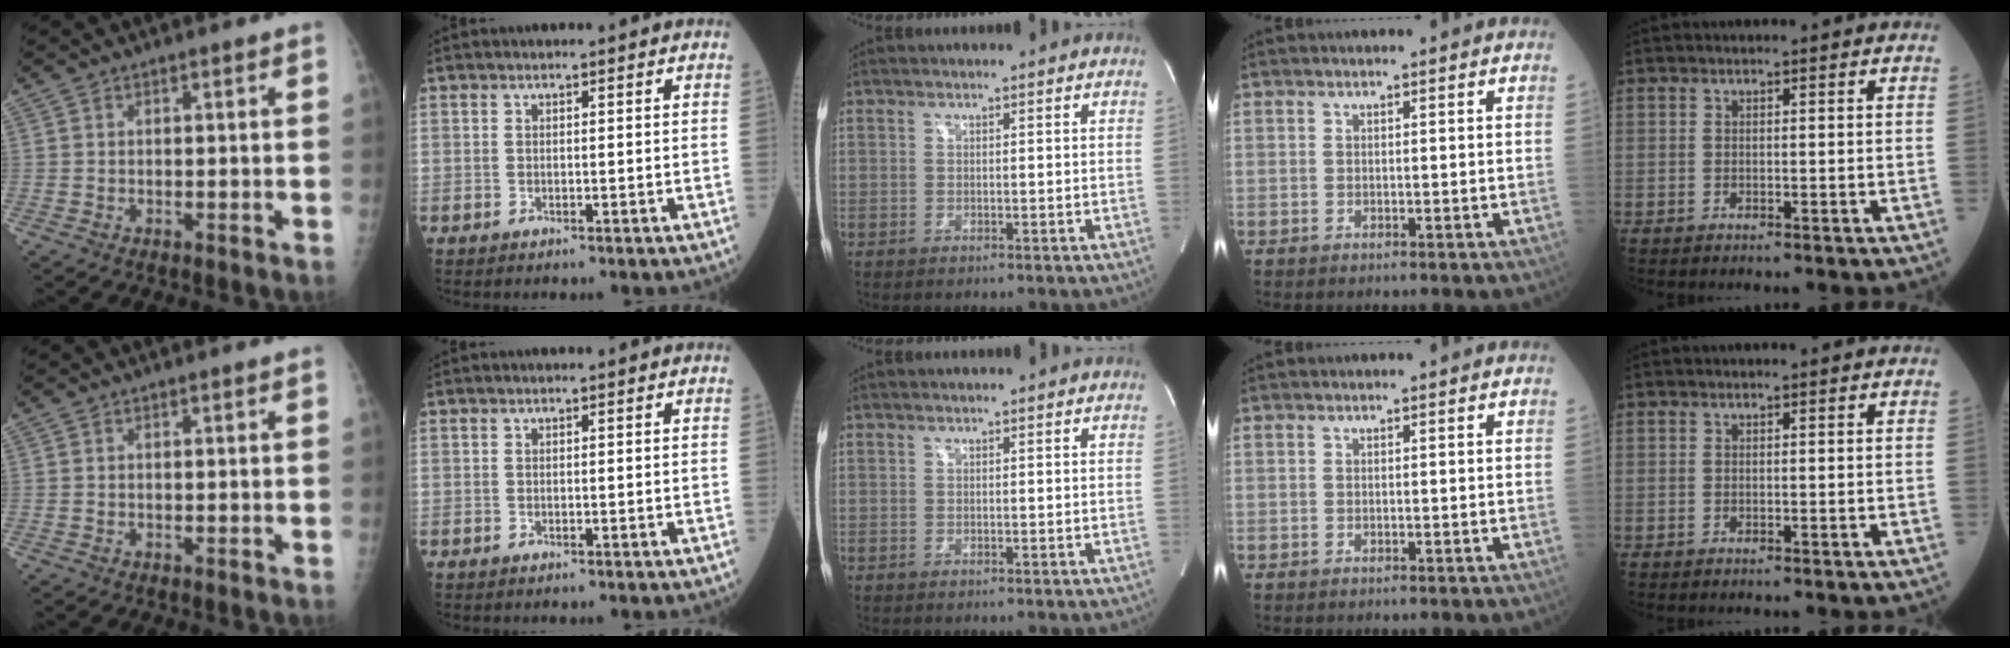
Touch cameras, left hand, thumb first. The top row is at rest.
{}